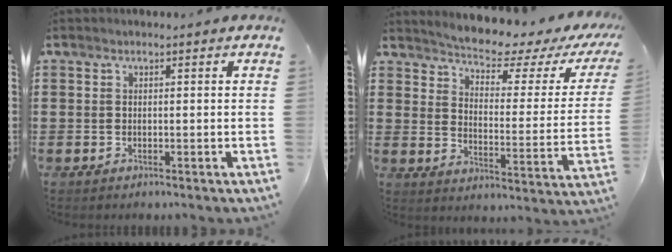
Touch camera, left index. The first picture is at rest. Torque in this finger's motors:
{"motor_torque": [1.32, -0.82, 0.16, 0.04]}